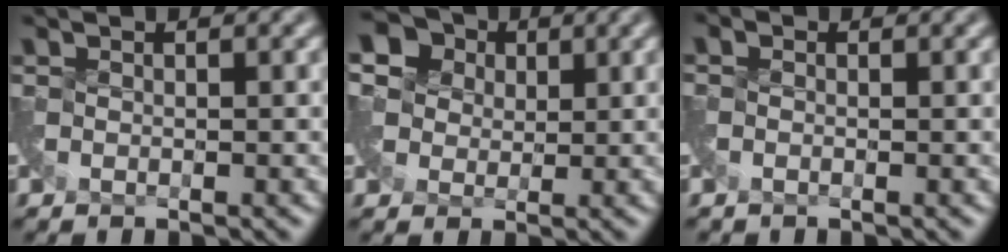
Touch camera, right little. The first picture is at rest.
{"total": 6.3, "force": [2.2, 5.1, 3.0], "torque": [-0.050, 0.035, 0.006]}
{"total": 0.8, "force": [-0.6, 0.1, -0.5], "torque": [0.008, -0.006, -0.015]}